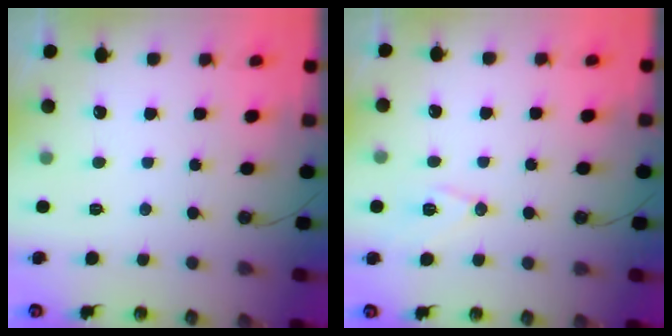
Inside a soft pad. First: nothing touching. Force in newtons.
{"total": 9.4, "press": 8.7, "slide": 3.5}